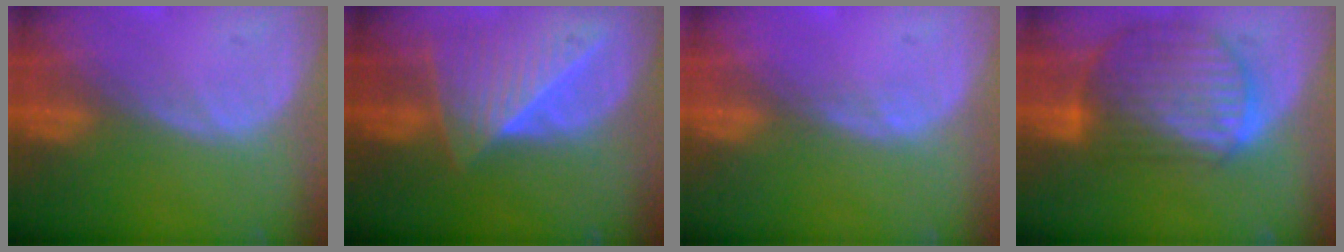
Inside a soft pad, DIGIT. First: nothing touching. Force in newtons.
{"total": 7.7, "press": 7.5, "slide": 2.0}
{"total": 0.8, "press": 0.6, "slide": 0.5}
{"total": 10.4, "press": 8.9, "slide": 5.4}